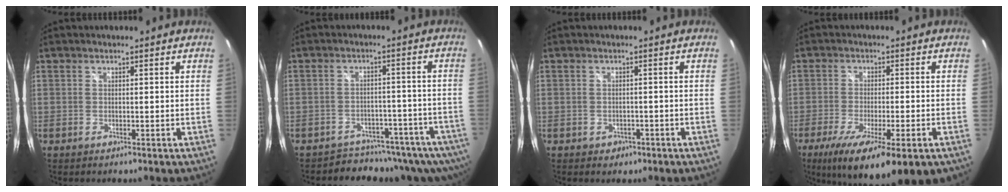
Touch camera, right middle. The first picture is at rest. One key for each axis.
{"total": 9.4, "fx": -8.1, "fy": 3.8, "fz": 2.9, "tx": -0.041, "ty": 0.004, "tz": -0.111}
{"total": 2.4, "fx": -1.1, "fy": 1.9, "fz": 0.8, "tx": -0.018, "ty": -0.001, "tz": -0.011}
{"total": 15.7, "fx": -8.7, "fy": 3.4, "fz": 12.6, "tx": -0.225, "ty": -0.051, "tz": -0.129}